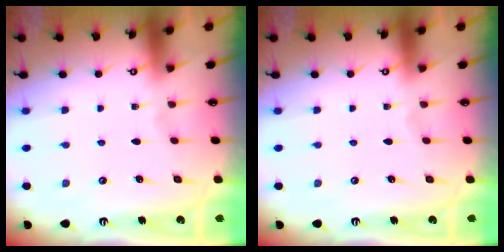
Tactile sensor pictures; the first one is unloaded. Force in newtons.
{"total": 0.0}